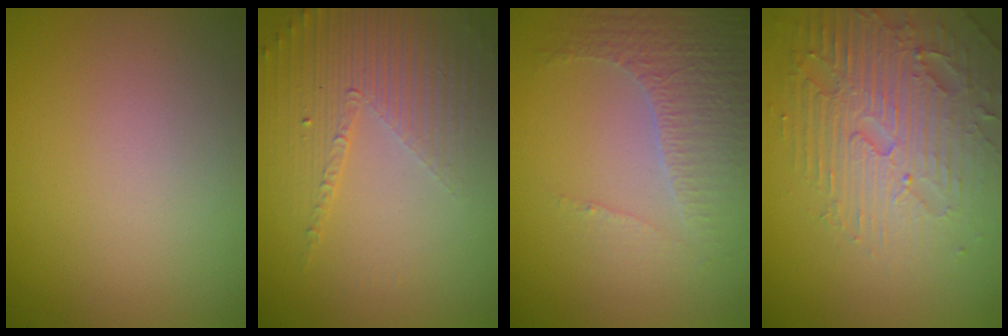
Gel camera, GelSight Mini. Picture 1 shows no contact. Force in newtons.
{"total": 5.2, "press": 3.2, "slide": 4.0}
{"total": 4.3, "press": 3.1, "slide": 3.0}
{"total": 5.1, "press": 4.9, "slide": 1.2}